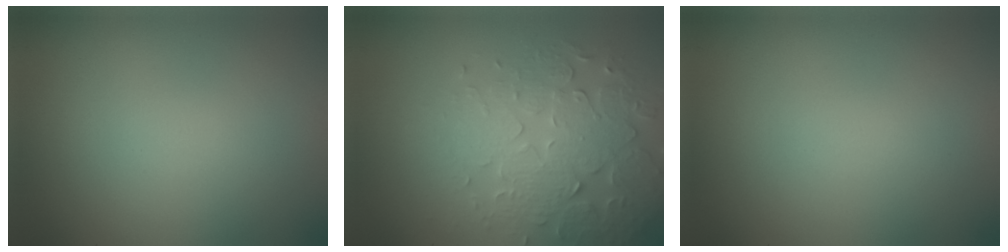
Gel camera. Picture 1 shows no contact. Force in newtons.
{"total": 4.8, "press": 4.3, "slide": 2.2}
{"total": 0.0}